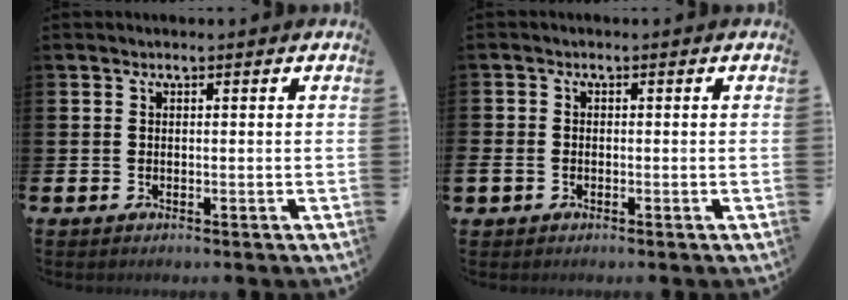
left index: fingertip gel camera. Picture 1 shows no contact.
{"total": 1.5, "force": [-0.8, 1.1, 0.5], "torque": [-0.011, 0.003, -0.018]}